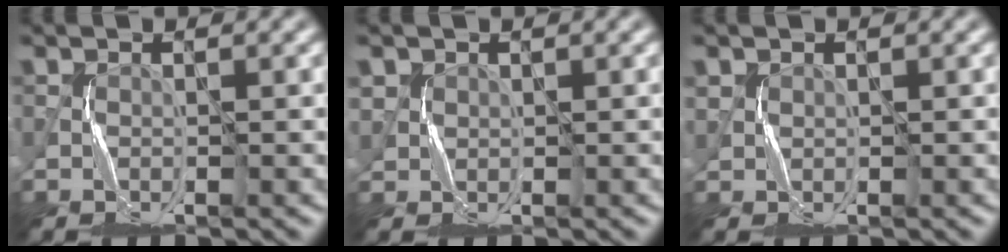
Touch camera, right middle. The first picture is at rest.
{"total": 1.1, "force": [0.5, 0.9, -0.2], "torque": [-0.008, -0.003, 0.014]}
{"total": 0.7, "force": [0.4, 0.6, -0.1], "torque": [-0.005, -0.003, 0.012]}